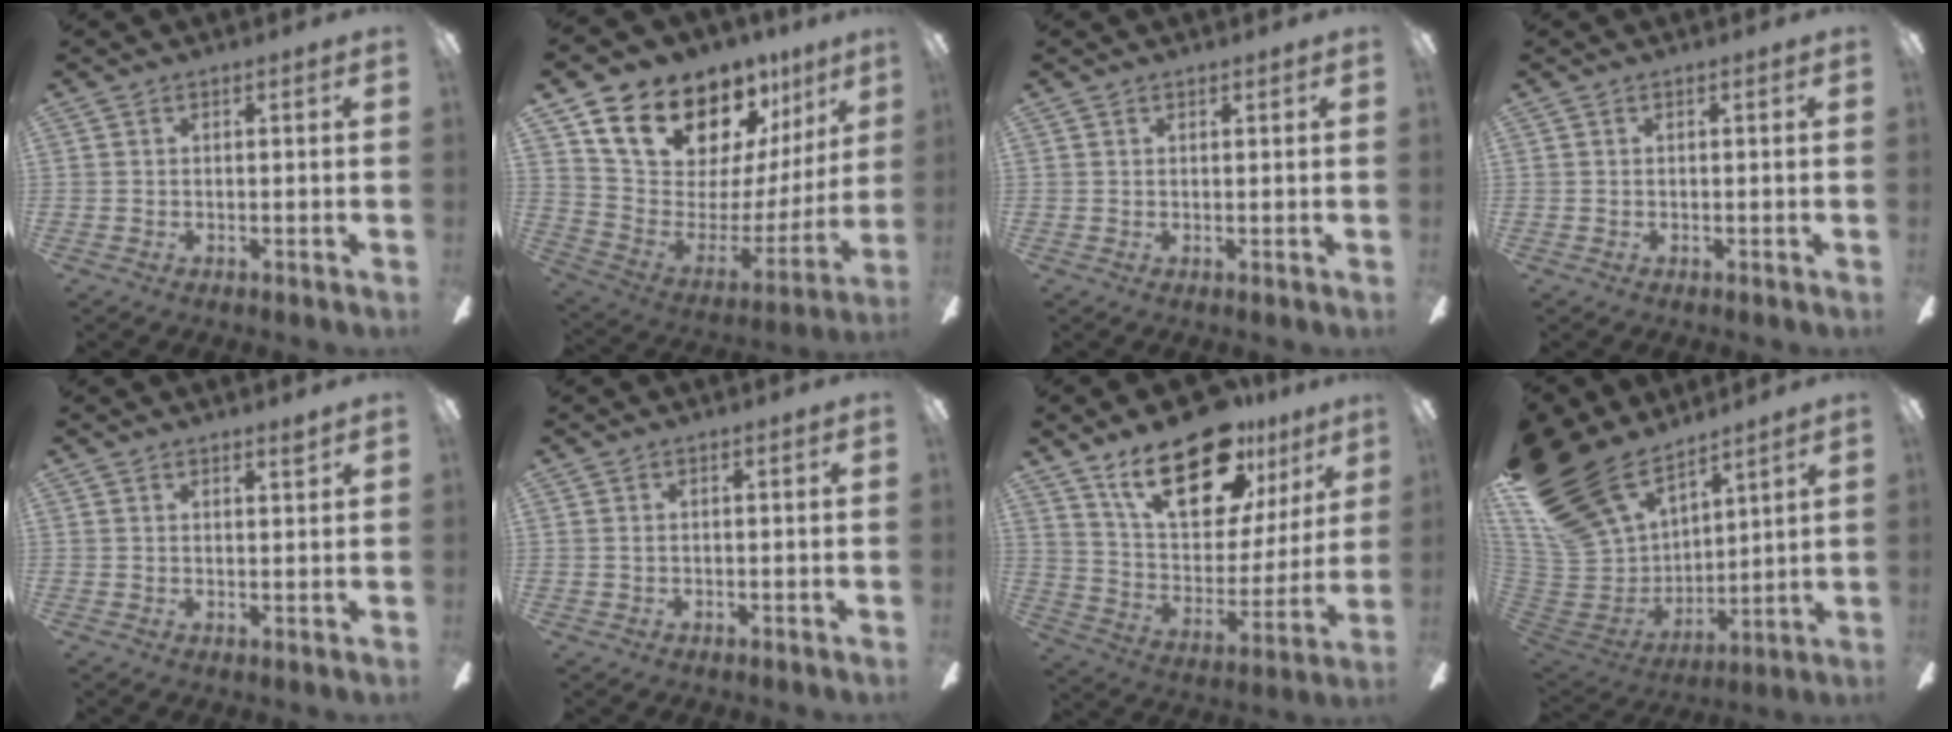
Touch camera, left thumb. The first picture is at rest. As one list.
[{"total": 18.9, "force": [15.5, 8.3, 6.9], "torque": [-0.120, -0.123, 0.285]}, {"total": 0.9, "force": [0.8, 0.4, 0.0], "torque": [-0.001, 0.000, 0.016]}, {"total": 0.0}, {"total": 1.9, "force": [1.8, 0.3, 0.5], "torque": [0.004, -0.011, 0.030]}, {"total": 0.5, "force": [0.2, 0.5, 0.2], "torque": [-0.004, 0.005, 0.002]}, {"total": 24.3, "force": [16.0, 10.9, 14.6], "torque": [-0.235, -0.092, 0.281]}, {"total": 27.2, "force": [18.4, 14.6, 13.5], "torque": [-0.292, -0.106, 0.363]}]